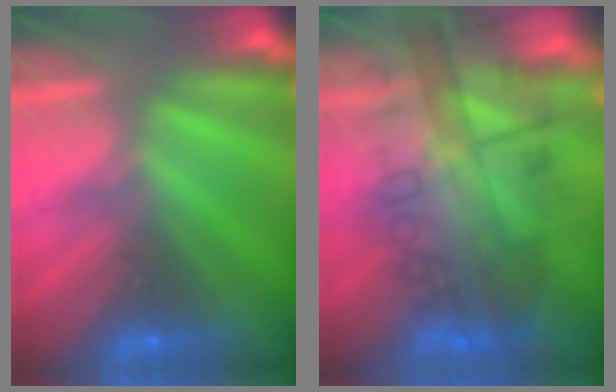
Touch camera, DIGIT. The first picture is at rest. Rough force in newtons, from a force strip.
{"total": 5.7}